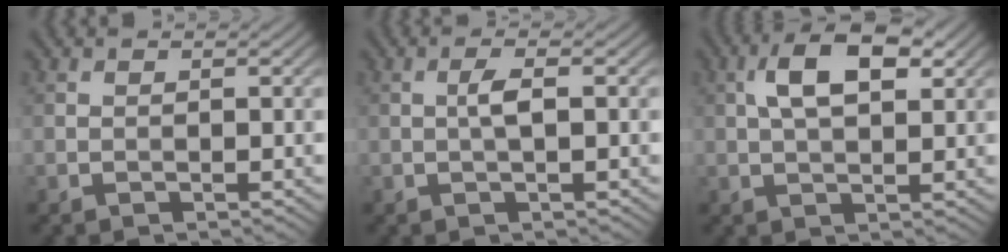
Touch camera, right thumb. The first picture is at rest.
{"total": 2.1, "force": [0.1, 0.4, 2.0], "torque": [-0.041, 0.007, 0.000]}
{"total": 7.4, "force": [2.4, 3.5, 6.1], "torque": [-0.115, 0.012, 0.036]}